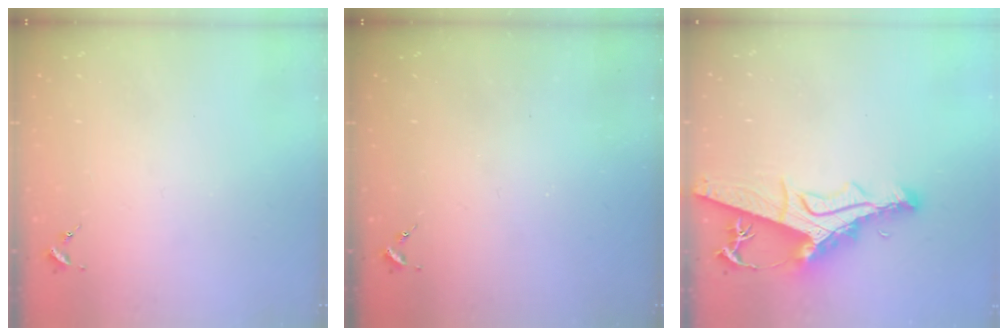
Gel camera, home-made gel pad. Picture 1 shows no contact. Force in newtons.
{"total": 0.0}
{"total": 11.8, "press": 11.7, "slide": 1.3}